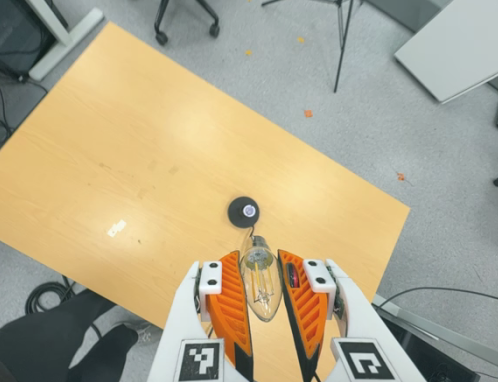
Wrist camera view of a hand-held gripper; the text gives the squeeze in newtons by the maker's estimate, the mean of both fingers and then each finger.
{"total": 14.6, "left": 16.1, "right": 13.2}